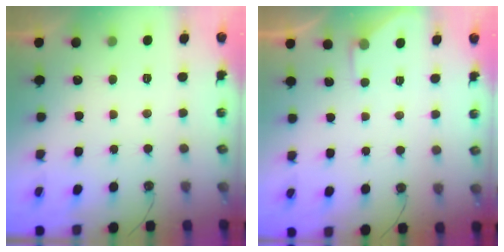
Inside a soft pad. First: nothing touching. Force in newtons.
{"total": 1.9, "press": 1.9, "slide": 0.3}